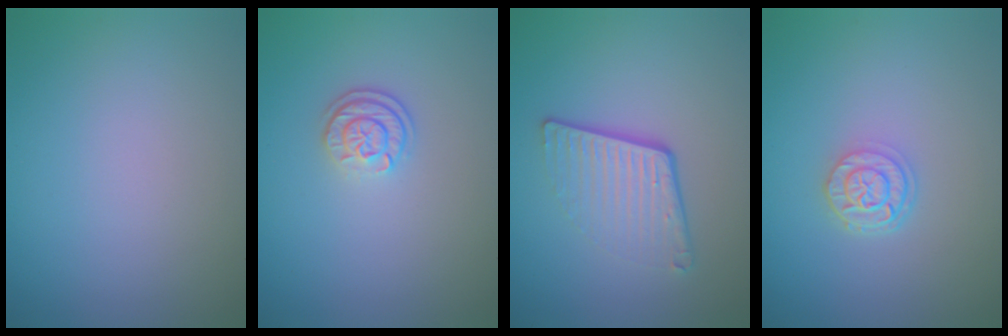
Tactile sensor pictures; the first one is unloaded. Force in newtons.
{"total": 2.2, "press": 1.8, "slide": 1.3}
{"total": 4.2, "press": 2.7, "slide": 3.2}
{"total": 2.6, "press": 2.1, "slide": 1.5}